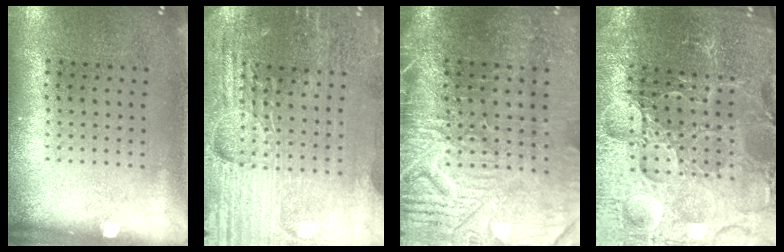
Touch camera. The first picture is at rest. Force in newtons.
{"total": 4.7, "press": 4.5, "slide": 1.5}
{"total": 4.6, "press": 4.0, "slide": 2.2}
{"total": 4.4, "press": 4.3, "slide": 1.1}